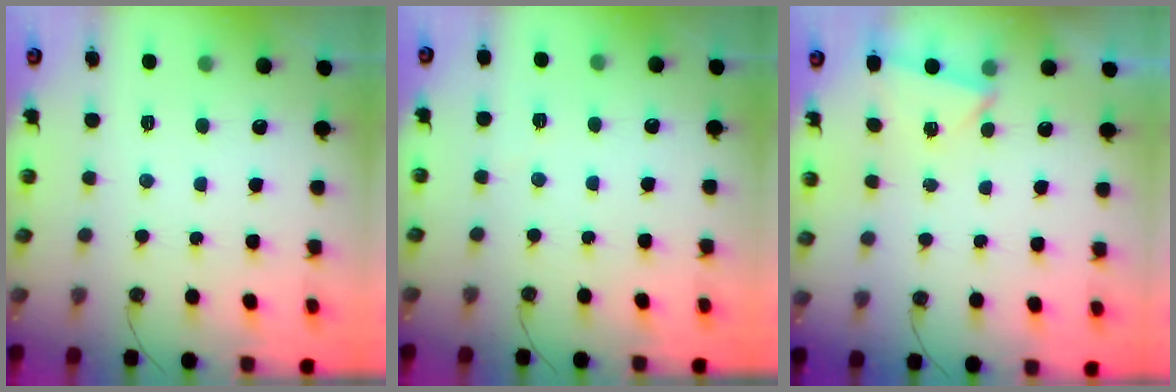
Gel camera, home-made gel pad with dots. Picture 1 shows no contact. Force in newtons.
{"total": 2.9, "press": 1.5, "slide": 2.5}
{"total": 2.5, "press": 0.6, "slide": 2.4}